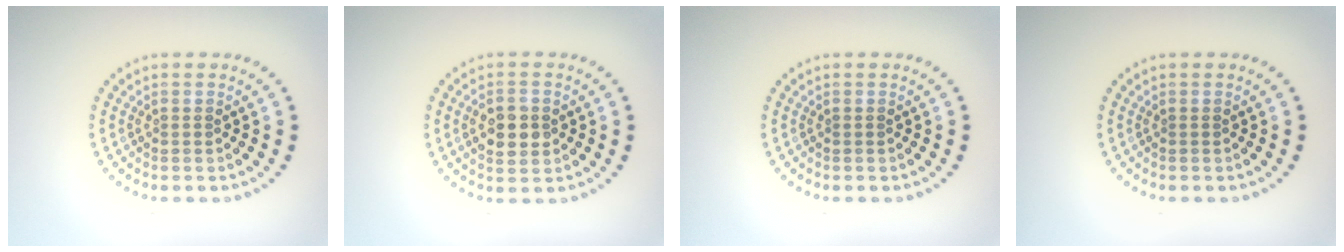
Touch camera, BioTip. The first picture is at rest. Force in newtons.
{"total": 3.0, "press": 3.0, "slide": 0.1}
{"total": 0.0}
{"total": 0.0}